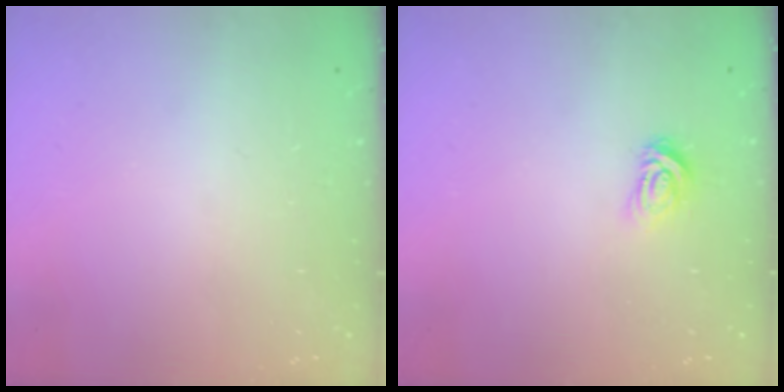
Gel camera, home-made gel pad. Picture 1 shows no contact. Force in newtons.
{"total": 3.4, "press": 3.4, "slide": 0.4}